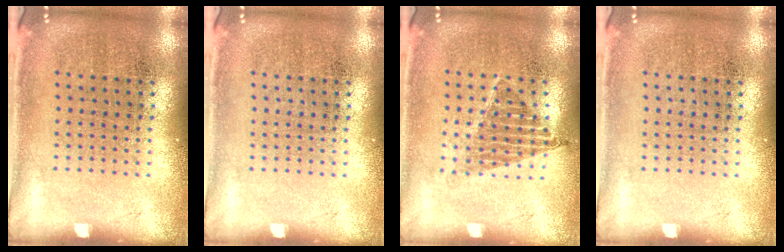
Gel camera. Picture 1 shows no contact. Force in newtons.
{"total": 0.0}
{"total": 1.1, "press": 0.9, "slide": 0.6}
{"total": 0.0}